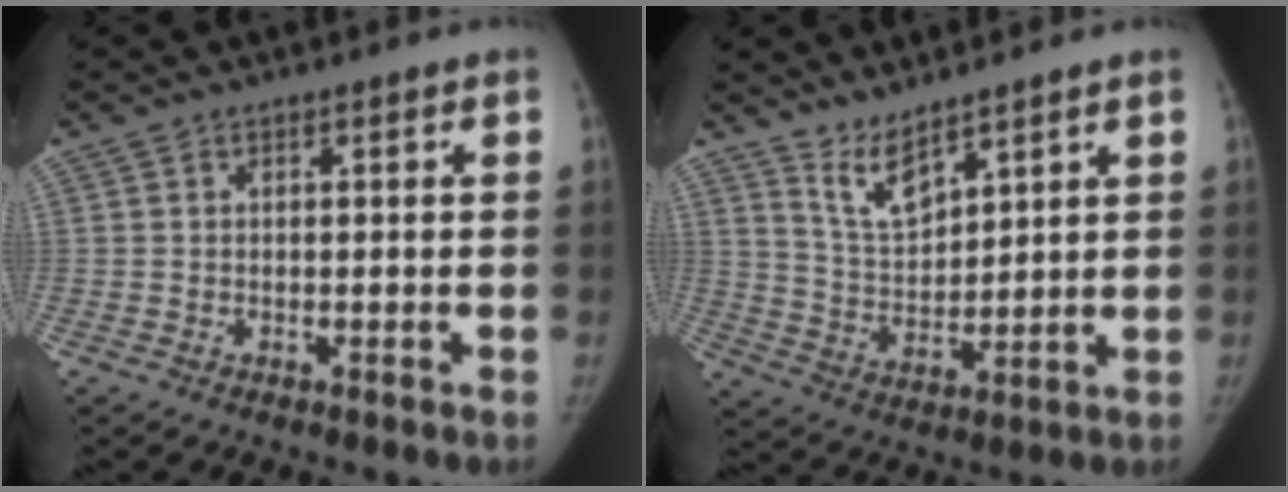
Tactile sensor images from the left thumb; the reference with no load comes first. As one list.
[{"total": 6.6, "force": [5.5, 1.6, 3.2], "torque": [-0.056, -0.051, 0.120]}]